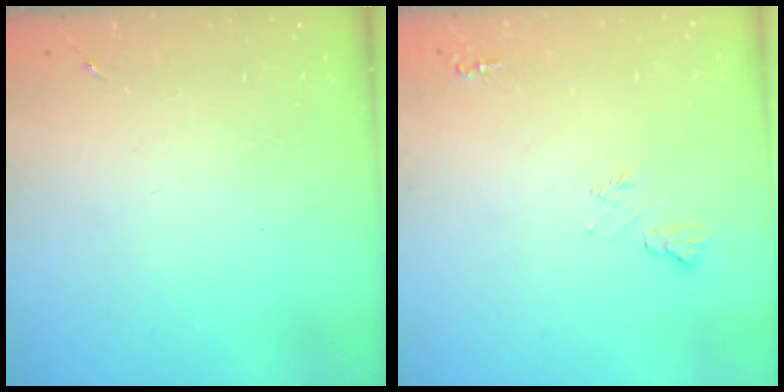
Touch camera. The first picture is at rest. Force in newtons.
{"total": 5.8, "press": 5.8, "slide": 0.7}